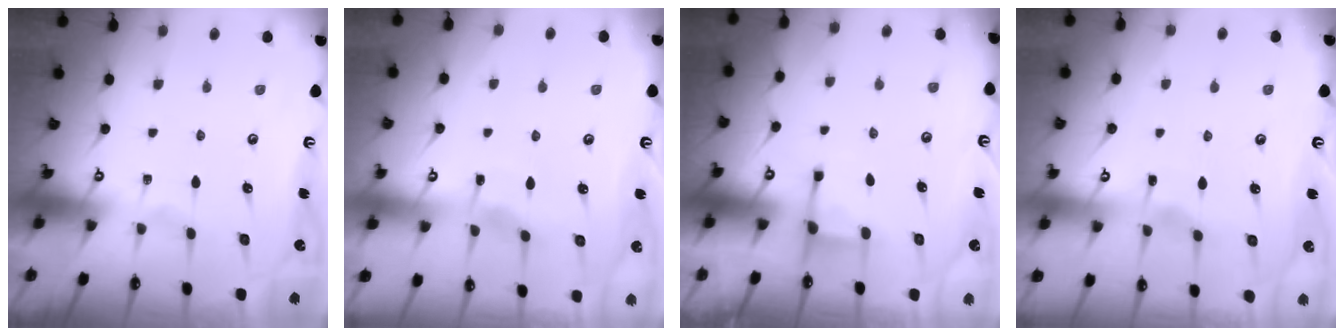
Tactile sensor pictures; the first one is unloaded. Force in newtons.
{"total": 3.3, "press": 3.3, "slide": 0.4}
{"total": 2.7, "press": 2.6, "slide": 0.7}
{"total": 2.9, "press": 2.8, "slide": 0.4}